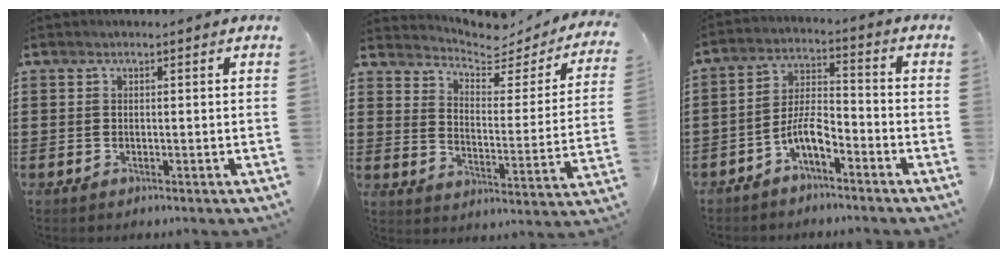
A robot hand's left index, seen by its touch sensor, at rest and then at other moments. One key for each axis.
{"total": 3.9, "fx": 3.4, "fy": 1.3, "fz": 1.2, "tx": -0.042, "ty": -0.033, "tz": 0.049}
{"total": 6.7, "fx": -4.3, "fy": 2.2, "fz": 4.6, "tx": -0.105, "ty": 0.004, "tz": -0.088}